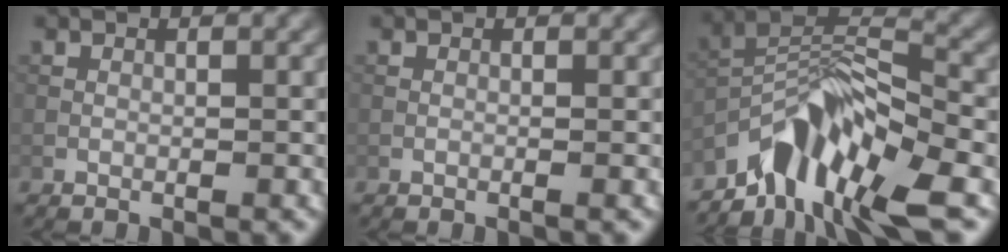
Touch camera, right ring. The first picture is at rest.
{"total": 0.0}
{"total": 8.2, "force": [-5.8, 2.3, 5.3], "torque": [-0.080, -0.001, -0.113]}